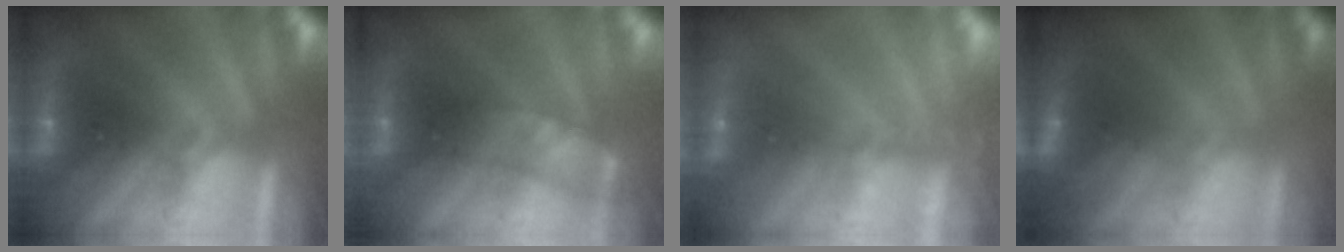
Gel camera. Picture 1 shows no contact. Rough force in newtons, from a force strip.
{"total": 2.6}
{"total": 2.4}
{"total": 2.8}